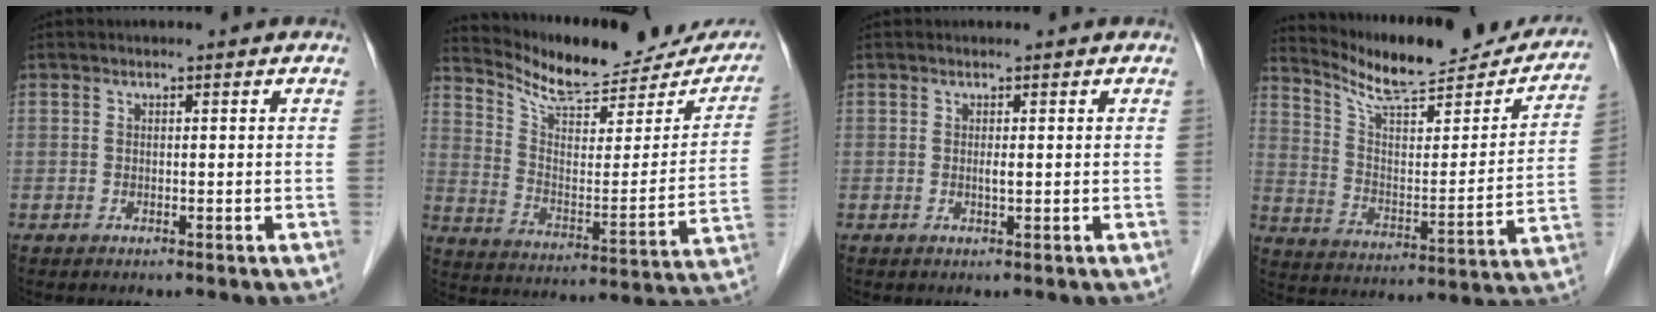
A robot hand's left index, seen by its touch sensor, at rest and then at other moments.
{"total": 19.8, "force": [18.1, 5.5, 5.7], "torque": [-0.082, -0.042, 0.248]}
{"total": 0.6, "force": [0.1, 0.1, 0.6], "torque": [-0.015, -0.002, 0.003]}
{"total": 21.1, "force": [19.3, 3.4, 7.8], "torque": [-0.120, -0.037, 0.275]}